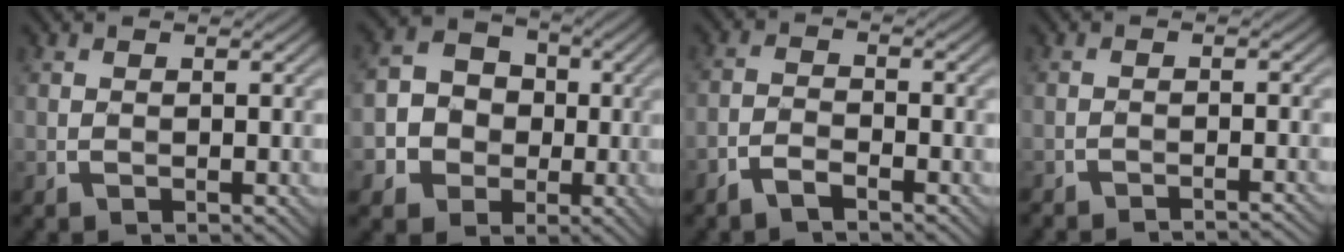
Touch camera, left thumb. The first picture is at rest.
{"total": 6.7, "force": [-1.4, 6.1, 2.4], "torque": [-0.049, -0.001, -0.048]}
{"total": 2.7, "force": [-2.3, 0.5, 1.4], "torque": [-0.031, 0.001, -0.053]}
{"total": 2.8, "force": [-2.7, 0.2, 0.9], "torque": [-0.011, 0.004, -0.045]}